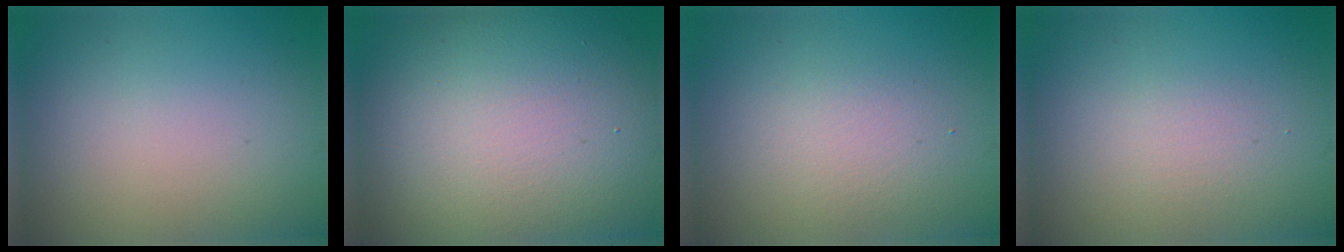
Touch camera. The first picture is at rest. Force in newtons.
{"total": 16.3, "press": 16.2, "slide": 1.1}
{"total": 2.3, "press": 2.3, "slide": 0.1}
{"total": 1.1, "press": 1.1, "slide": 0.0}